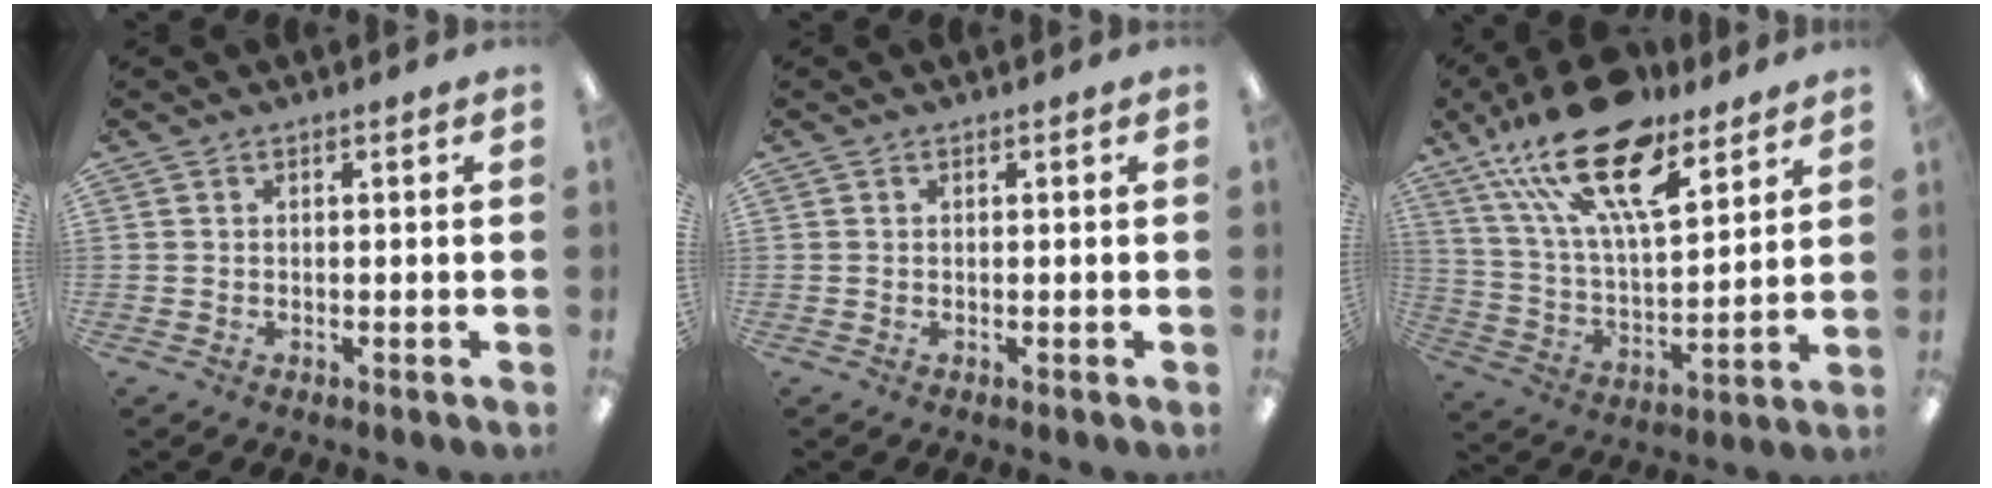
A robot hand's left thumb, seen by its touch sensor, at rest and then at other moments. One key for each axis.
{"total": 0.0}
{"total": 23.0, "fx": 14.9, "fy": 8.9, "fz": 15.2, "tx": -0.281, "ty": -0.081, "tz": 0.255}